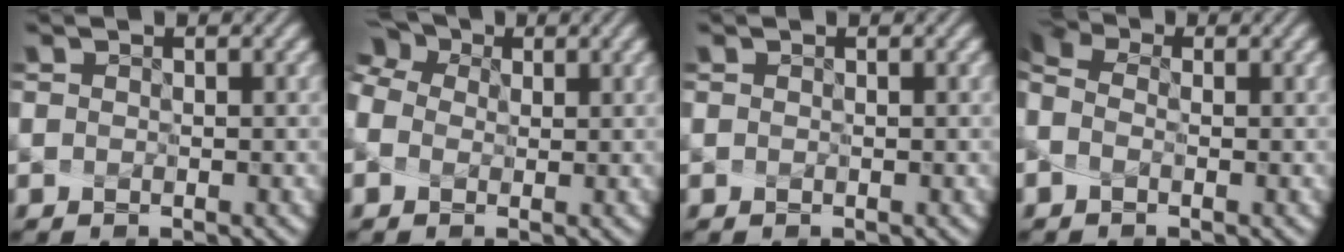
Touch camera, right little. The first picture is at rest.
{"total": 5.0, "force": [0.4, 3.7, 3.4], "torque": [-0.084, 0.022, -0.003]}
{"total": 0.0}
{"total": 3.1, "force": [-0.5, 1.9, 2.5], "torque": [-0.072, 0.008, -0.016]}